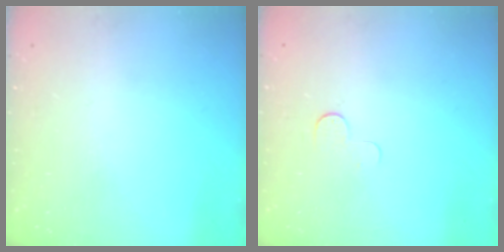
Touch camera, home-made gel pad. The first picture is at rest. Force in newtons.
{"total": 4.0, "press": 4.0, "slide": 0.4}